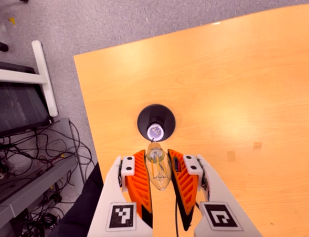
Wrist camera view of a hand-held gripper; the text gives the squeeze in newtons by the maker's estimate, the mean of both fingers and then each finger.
{"total": 18.9, "left": 21.1, "right": 16.7}